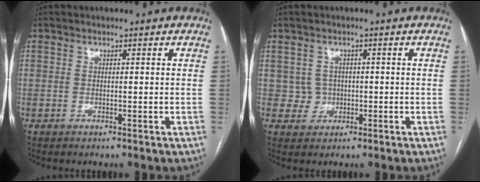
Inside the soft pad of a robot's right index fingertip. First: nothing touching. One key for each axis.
{"total": 2.6, "fx": -0.2, "fy": 2.6, "fz": 0.0, "tx": 0.010, "ty": 0.007, "tz": -0.002}